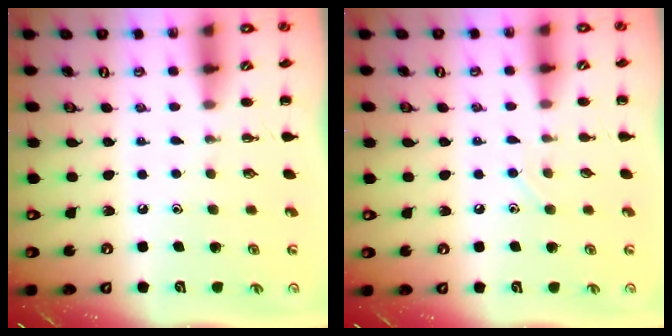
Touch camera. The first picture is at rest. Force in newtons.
{"total": 3.4, "press": 3.2, "slide": 1.0}